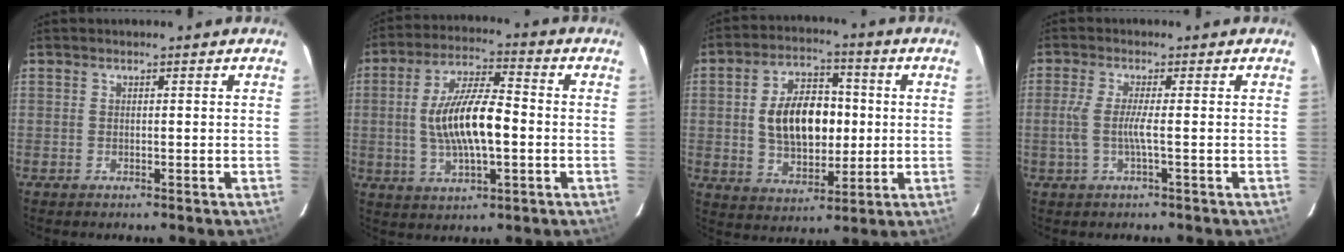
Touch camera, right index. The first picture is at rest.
{"total": 13.1, "force": [-1.1, 4.3, 12.3], "torque": [-0.236, 0.005, -0.015]}
{"total": 13.8, "force": [0.5, 8.3, 11.0], "torque": [-0.199, 0.021, 0.020]}
{"total": 4.0, "force": [-0.9, -0.3, 3.9], "torque": [-0.088, -0.005, -0.017]}